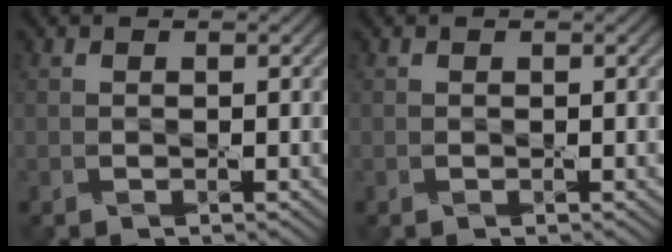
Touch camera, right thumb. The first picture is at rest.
{"total": 0.0}